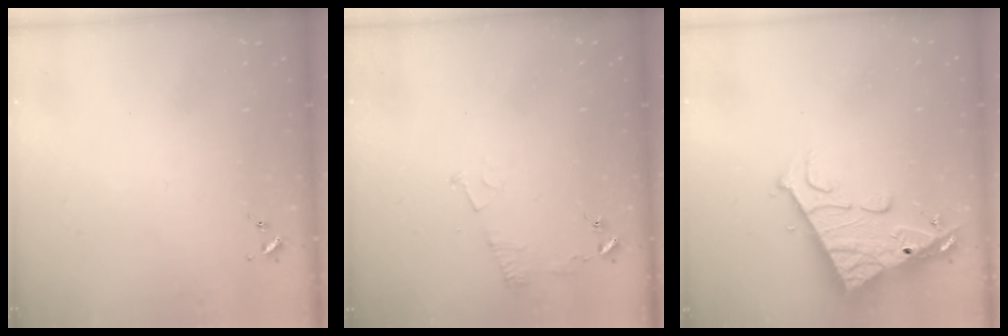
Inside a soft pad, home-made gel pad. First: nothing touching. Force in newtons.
{"total": 6.1, "press": 6.1, "slide": 0.7}
{"total": 15.6, "press": 15.5, "slide": 1.5}